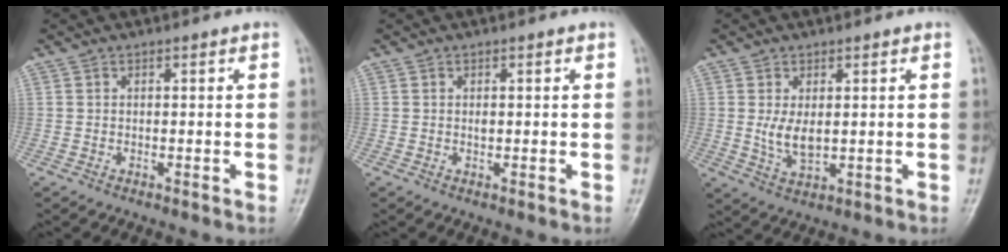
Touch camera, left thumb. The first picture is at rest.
{"total": 0.6, "force": [0.2, 0.4, 0.4], "torque": [-0.007, -0.001, 0.001]}
{"total": 4.6, "force": [0.7, 2.4, 3.8], "torque": [-0.067, -0.014, 0.022]}